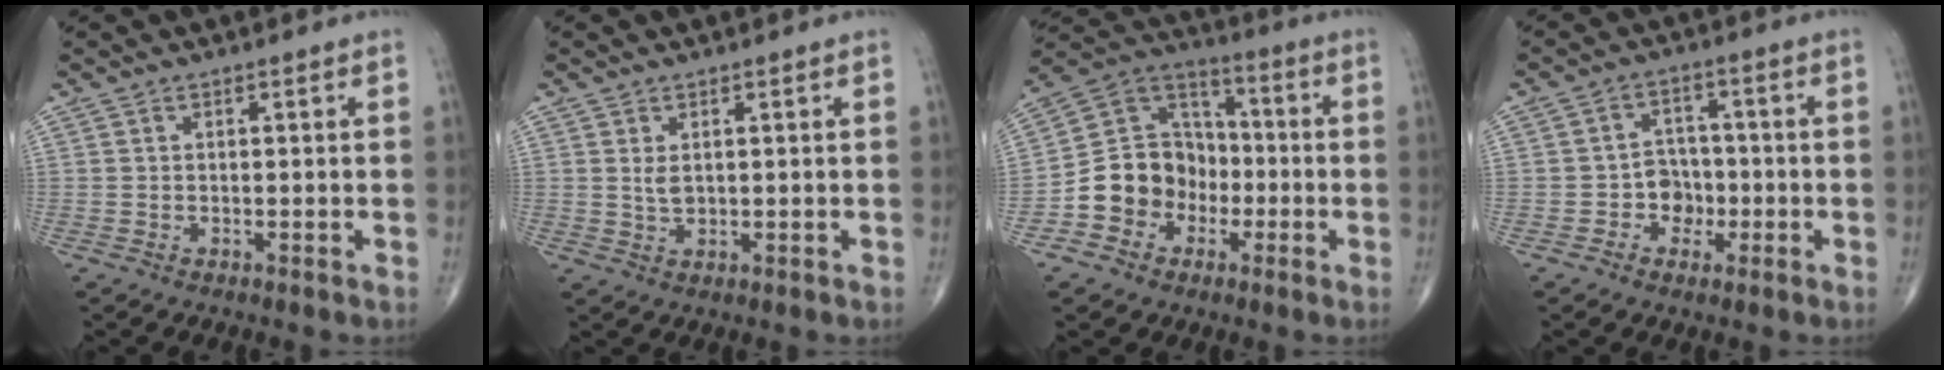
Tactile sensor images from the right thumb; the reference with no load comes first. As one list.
[{"total": 2.1, "force": [0.6, 1.2, 1.7], "torque": [-0.029, -0.005, 0.015]}, {"total": 13.1, "force": [-4.3, 11.4, 5.0], "torque": [-0.039, 0.068, -0.081]}, {"total": 5.3, "force": [-1.6, 4.6, 2.1], "torque": [0.004, 0.020, -0.035]}]